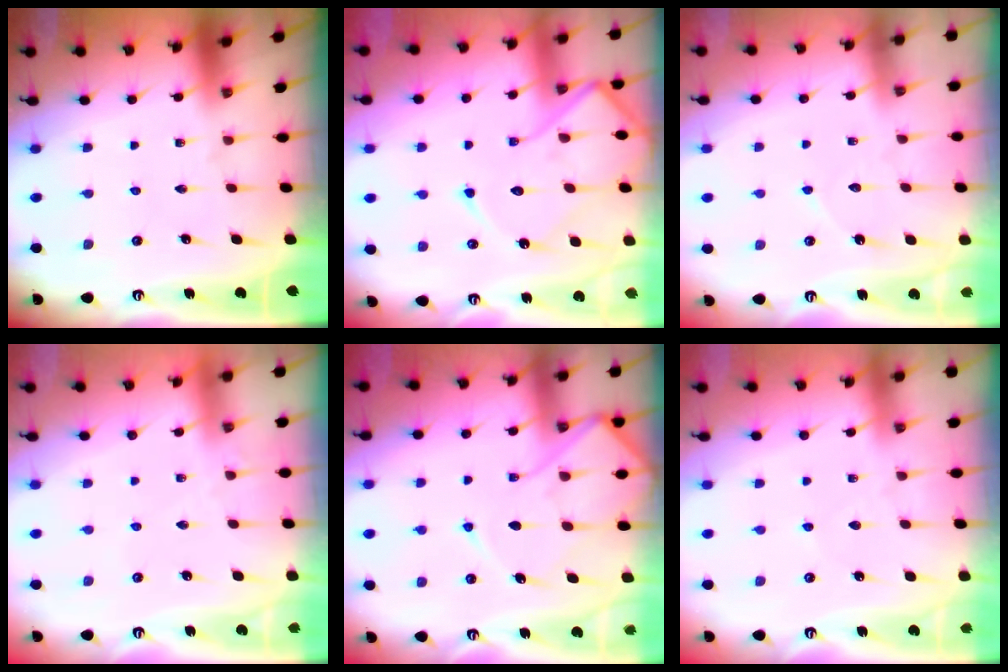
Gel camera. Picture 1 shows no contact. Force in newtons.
{"total": 14.8, "press": 14.7, "slide": 1.4}
{"total": 3.6, "press": 3.5, "slide": 0.3}
{"total": 2.1, "press": 2.1, "slide": 0.4}
{"total": 11.4, "press": 11.4, "slide": 1.3}
{"total": 2.5, "press": 2.4, "slide": 0.5}